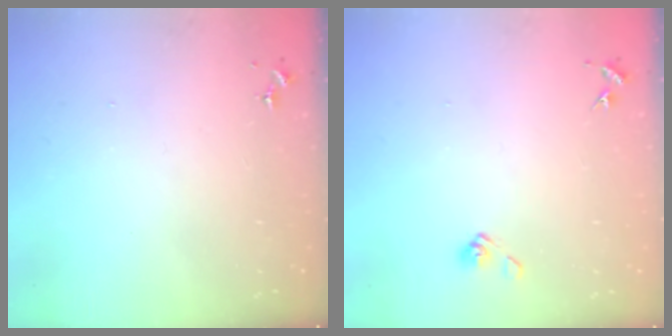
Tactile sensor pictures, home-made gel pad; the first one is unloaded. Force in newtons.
{"total": 4.7, "press": 4.2, "slide": 2.2}